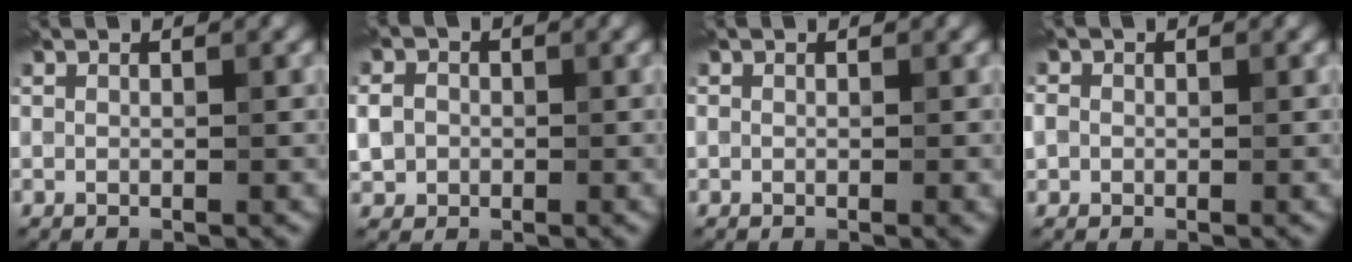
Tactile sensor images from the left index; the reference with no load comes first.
{"total": 3.2, "force": [-0.2, 2.9, 1.3], "torque": [-0.018, 0.012, -0.014]}
{"total": 1.1, "force": [-0.1, 0.8, 0.8], "torque": [-0.001, 0.000, -0.003]}
{"total": 3.2, "force": [0.4, 2.9, 1.4], "torque": [-0.016, 0.028, -0.025]}